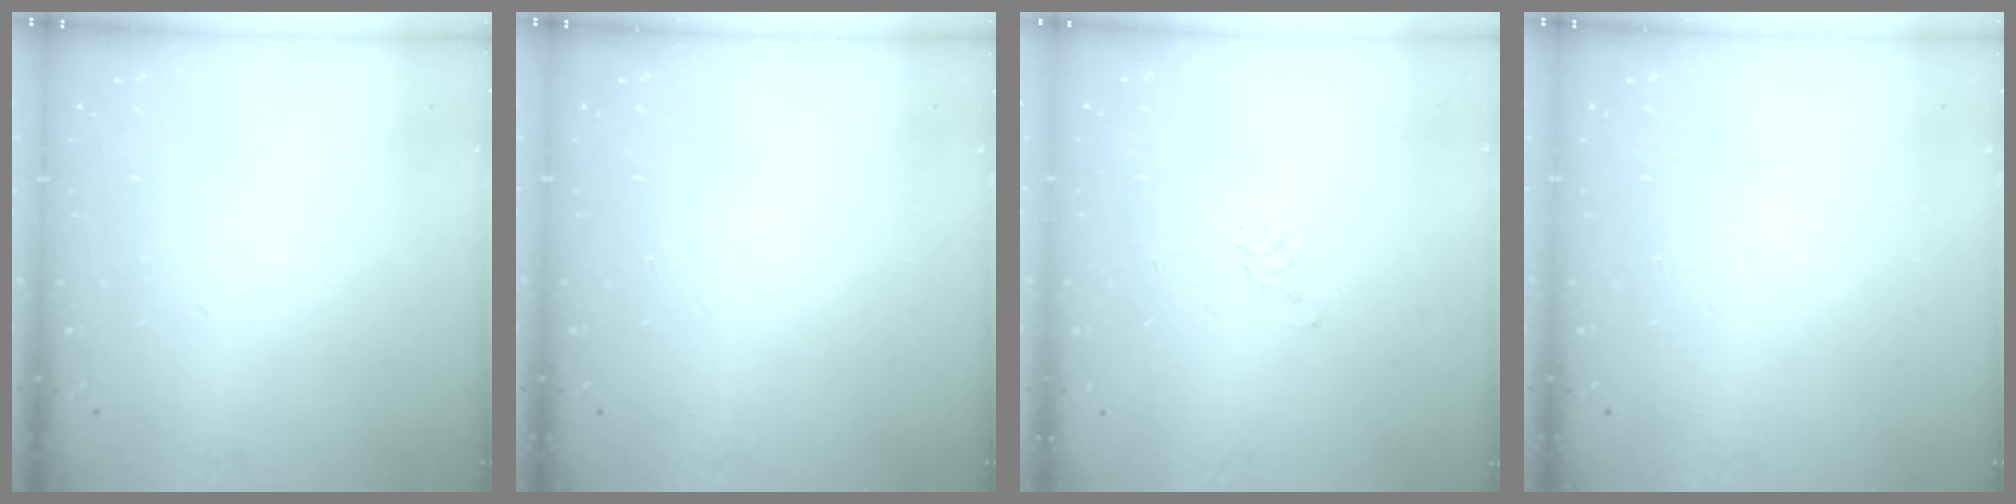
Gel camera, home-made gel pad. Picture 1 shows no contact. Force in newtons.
{"total": 0.0}
{"total": 4.8, "press": 4.8, "slide": 0.7}
{"total": 0.0}